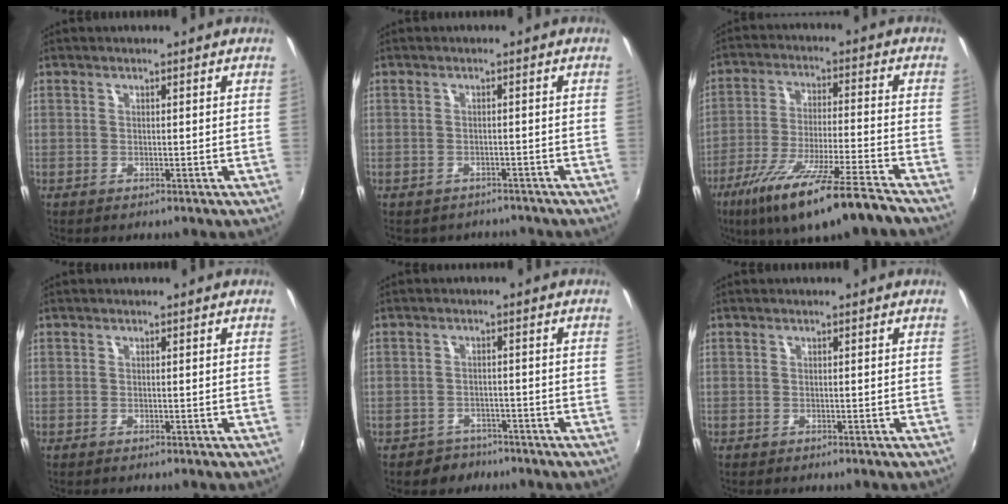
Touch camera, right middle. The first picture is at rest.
{"total": 4.7, "force": [-4.0, 2.3, 1.1], "torque": [-0.027, -0.018, -0.052]}
{"total": 17.0, "force": [-12.6, 0.6, 11.4], "torque": [-0.221, -0.049, -0.213]}
{"total": 0.0}
{"total": 4.1, "force": [-3.0, 2.8, 0.1], "torque": [-0.016, 0.007, -0.047]}
{"total": 0.0}